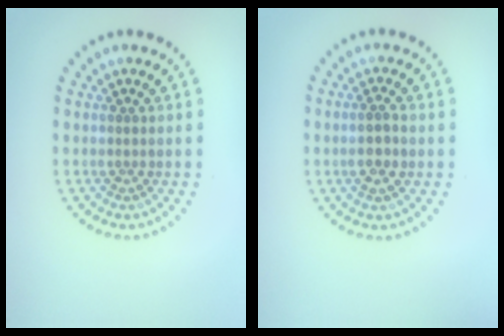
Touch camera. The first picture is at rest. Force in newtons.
{"total": 1.6, "press": 1.5, "slide": 0.5}